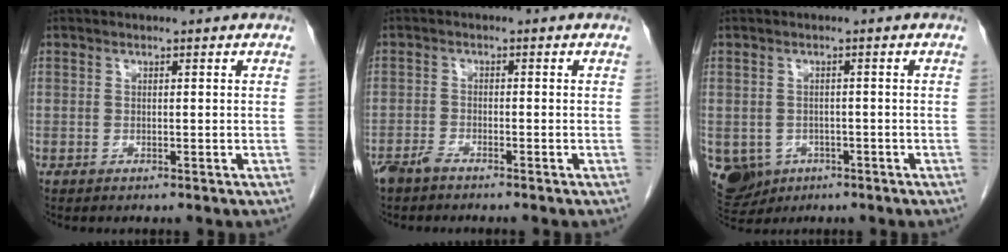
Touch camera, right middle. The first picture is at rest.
{"total": 2.3, "force": [-2.0, 0.4, 1.1], "torque": [-0.023, -0.002, -0.039]}
{"total": 9.9, "force": [-4.1, 8.6, 2.8], "torque": [-0.086, -0.001, -0.048]}